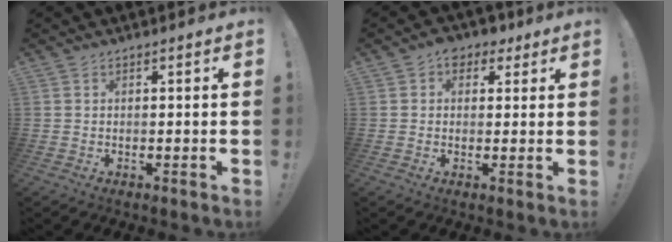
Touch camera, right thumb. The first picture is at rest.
{"total": 5.3, "force": [2.2, 4.3, 2.2], "torque": [-0.014, -0.006, 0.036]}